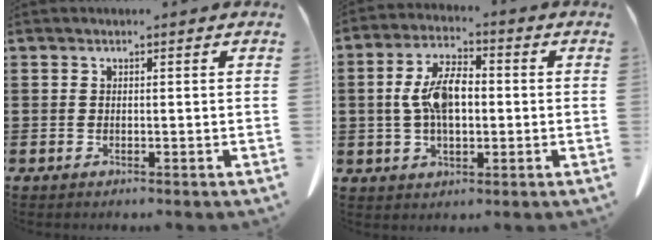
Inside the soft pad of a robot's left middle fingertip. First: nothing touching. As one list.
[{"total": 8.6, "force": [0.1, 4.2, 7.5], "torque": [-0.160, 0.010, -0.003]}]